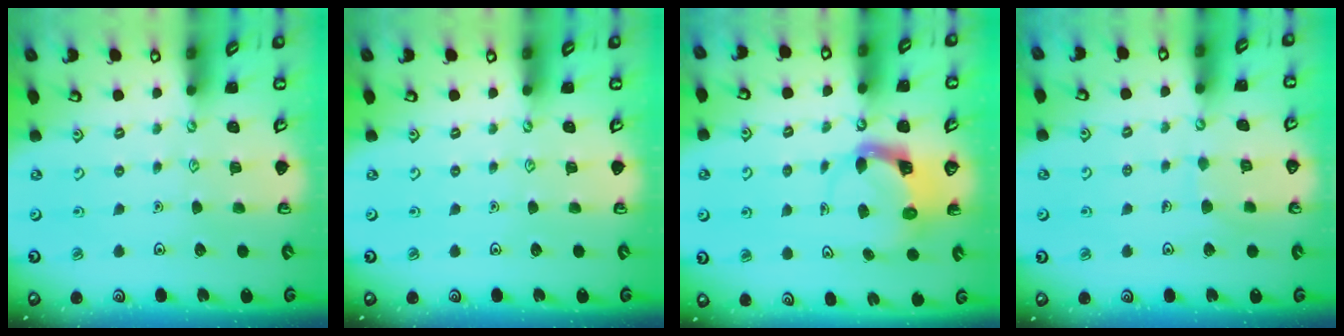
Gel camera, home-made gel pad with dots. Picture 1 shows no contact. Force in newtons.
{"total": 0.0}
{"total": 3.9, "press": 3.8, "slide": 0.5}
{"total": 6.4, "press": 6.4, "slide": 0.5}